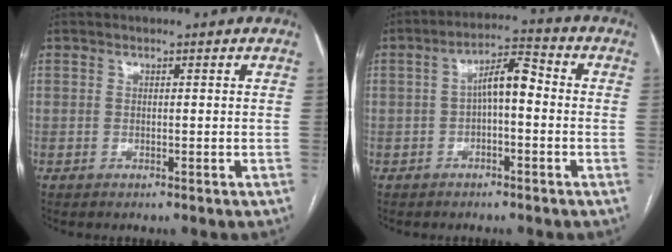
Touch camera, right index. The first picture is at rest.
{"total": 5.9, "force": [-0.3, 1.8, 5.6], "torque": [-0.098, 0.029, -0.008]}